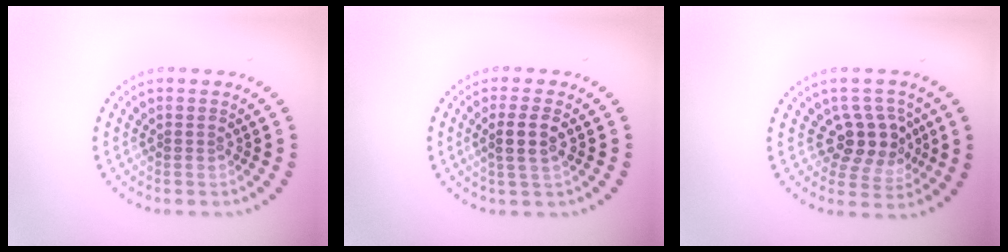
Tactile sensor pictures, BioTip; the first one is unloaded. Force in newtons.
{"total": 2.6, "press": 2.3, "slide": 1.2}
{"total": 3.9, "press": 3.5, "slide": 1.6}